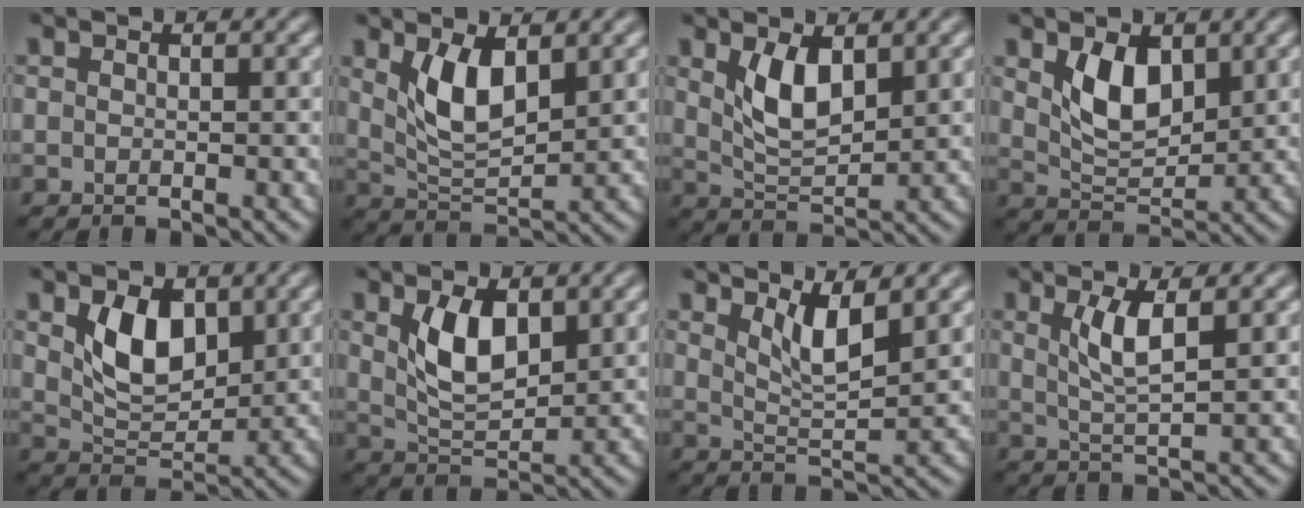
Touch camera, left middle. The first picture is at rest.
{"total": 5.0, "force": [1.6, 2.3, 4.1], "torque": [-0.093, -0.009, 0.033]}
{"total": 4.3, "force": [1.4, 2.0, 3.5], "torque": [-0.082, -0.007, 0.031]}
{"total": 4.6, "force": [1.6, 2.6, 3.5], "torque": [-0.078, -0.007, 0.033]}
{"total": 5.1, "force": [1.5, 3.0, 3.8], "torque": [-0.082, -0.008, 0.031]}
{"total": 4.9, "force": [1.3, 2.5, 4.0], "torque": [-0.091, -0.004, 0.029]}
{"total": 3.6, "force": [1.9, 1.0, 2.9], "torque": [-0.061, -0.012, 0.038]}
{"total": 3.6, "force": [0.9, 0.9, 3.3], "torque": [-0.074, -0.005, 0.021]}